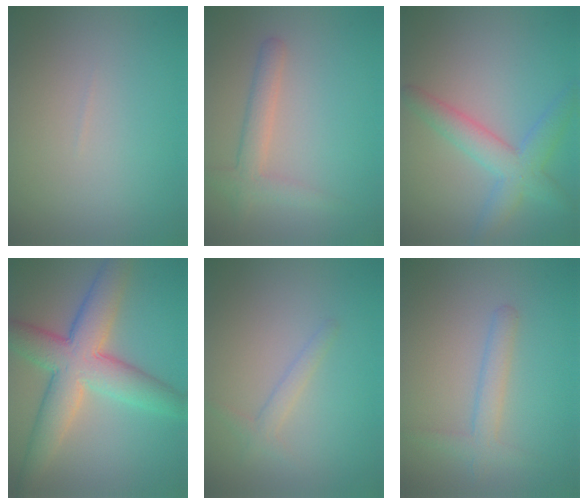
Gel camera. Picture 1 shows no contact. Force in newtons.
{"total": 2.6, "press": 2.6, "slide": 0.2}
{"total": 2.9, "press": 2.9, "slide": 0.2}
{"total": 8.4, "press": 8.4, "slide": 0.3}
{"total": 1.4, "press": 1.4, "slide": 0.1}
{"total": 2.1, "press": 2.1, "slide": 0.1}